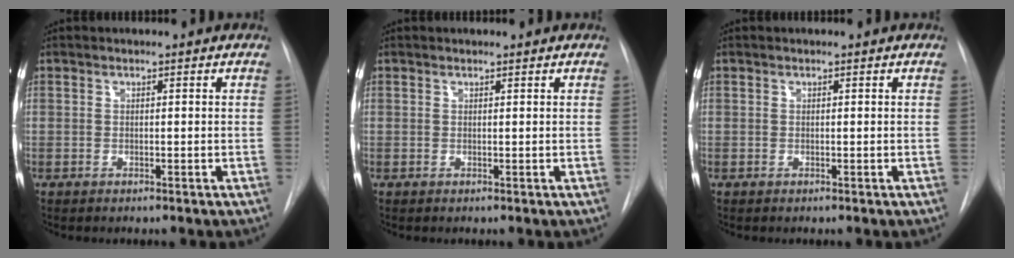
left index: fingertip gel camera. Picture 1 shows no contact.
{"total": 0.9, "force": [0.9, 0.0, 0.1], "torque": [-0.006, 0.005, 0.012]}
{"total": 0.0}